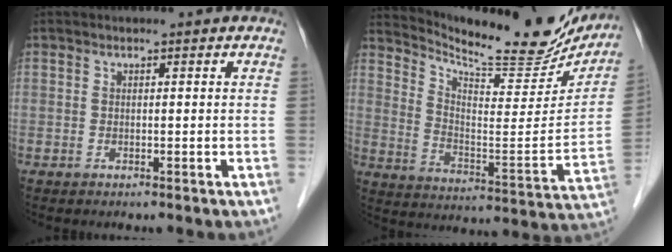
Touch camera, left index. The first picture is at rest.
{"total": 21.0, "force": [19.2, 3.7, 7.8], "torque": [-0.129, -0.054, 0.268]}